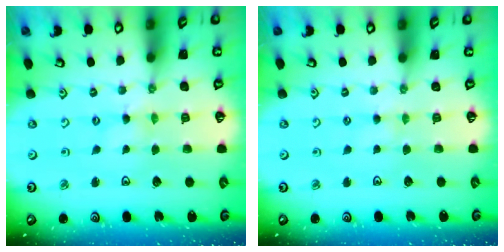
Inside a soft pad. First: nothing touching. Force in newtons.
{"total": 2.1, "press": 2.1, "slide": 0.3}